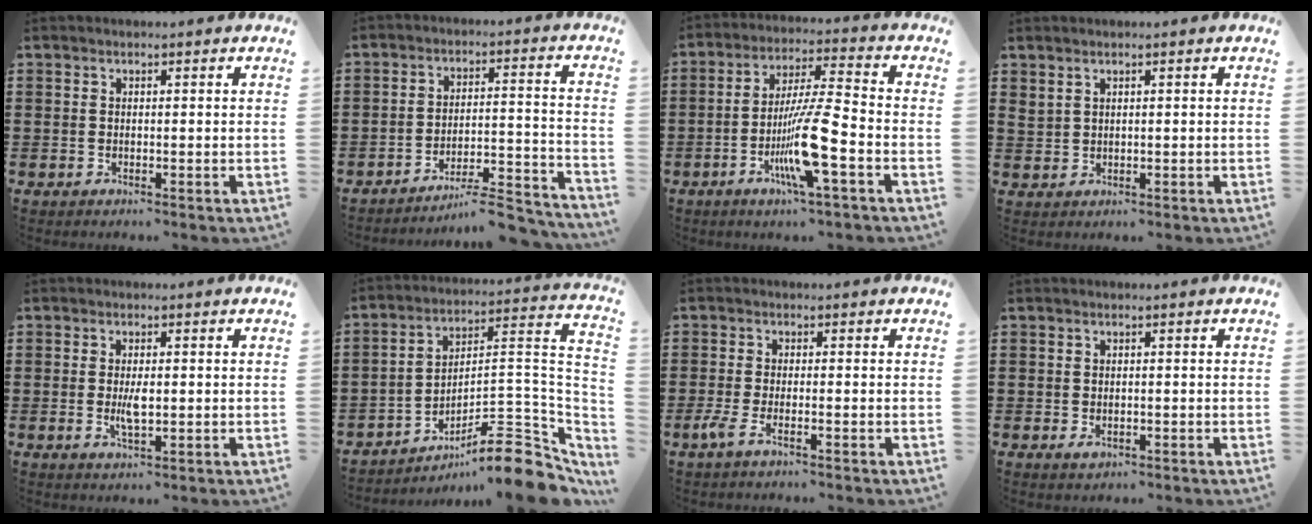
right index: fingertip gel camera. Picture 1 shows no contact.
{"total": 6.5, "force": [-6.1, 0.5, 2.2], "torque": [-0.031, 0.001, -0.119]}
{"total": 10.9, "force": [-4.1, 0.8, 10.1], "torque": [-0.208, -0.015, -0.082]}
{"total": 1.3, "force": [1.1, 0.5, 0.5], "torque": [-0.013, 0.000, 0.021]}
{"total": 3.4, "force": [-0.2, 1.2, 3.2], "torque": [-0.067, -0.003, -0.006]}
{"total": 11.6, "force": [-7.9, 2.9, 7.9], "torque": [-0.096, 0.013, -0.147]}
{"total": 3.6, "force": [-2.0, 0.2, 3.1], "torque": [-0.079, -0.018, -0.041]}
{"total": 0.9, "force": [-0.2, 0.5, 0.7], "torque": [-0.015, 0.001, -0.003]}